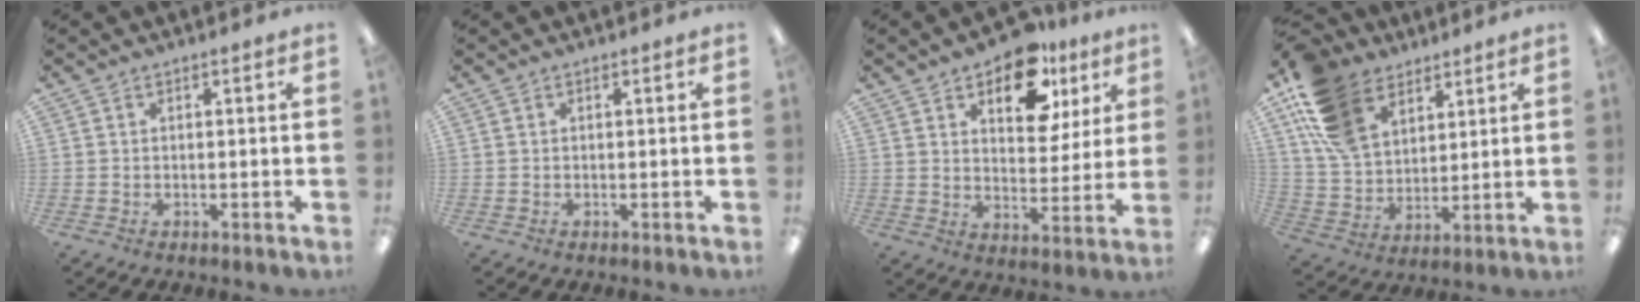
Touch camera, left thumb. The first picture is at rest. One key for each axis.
{"total": 0.0}
{"total": 14.2, "fx": 9.3, "fy": 7.6, "fz": 7.6, "tx": -0.108, "ty": -0.044, "tz": 0.163}
{"total": 16.9, "fx": 9.8, "fy": 11.3, "fz": 8.0, "tx": -0.179, "ty": -0.029, "tz": 0.193}